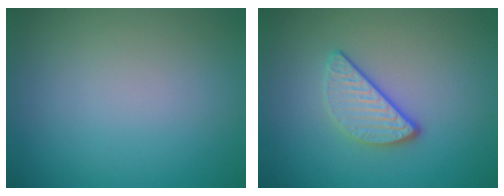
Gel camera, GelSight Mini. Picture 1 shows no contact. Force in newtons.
{"total": 2.9, "press": 2.4, "slide": 1.6}